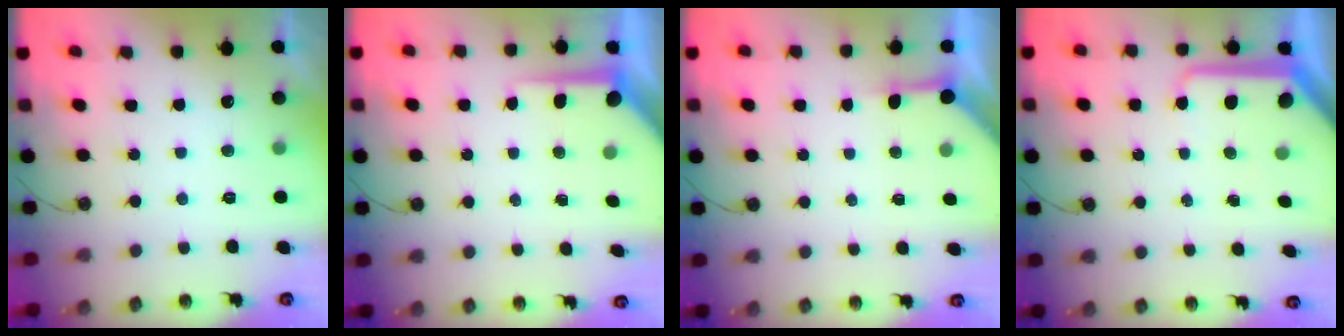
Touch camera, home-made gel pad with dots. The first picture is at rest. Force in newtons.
{"total": 6.3, "press": 6.3, "slide": 0.3}
{"total": 3.8, "press": 3.7, "slide": 0.4}
{"total": 10.7, "press": 10.7, "slide": 1.0}